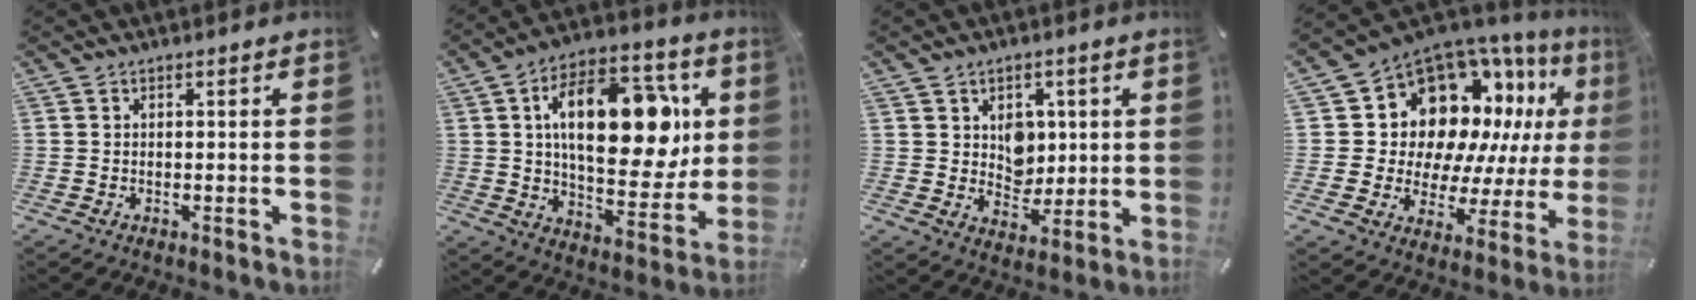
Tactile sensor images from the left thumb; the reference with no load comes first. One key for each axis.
{"total": 24.1, "fx": 6.2, "fy": 13.2, "fz": 19.1, "tx": -0.291, "ty": -0.015, "tz": 0.099}
{"total": 7.3, "fx": 2.2, "fy": 6.4, "fz": 2.8, "tx": -0.027, "ty": -0.011, "tz": 0.036}
{"total": 15.4, "fx": 7.6, "fy": 11.6, "fz": 6.6, "tx": -0.100, "ty": -0.084, "tz": 0.148}